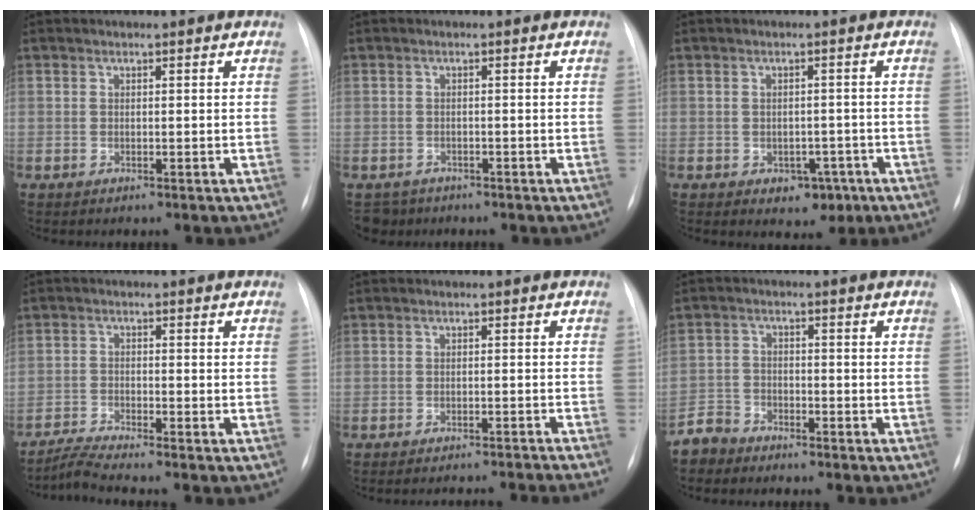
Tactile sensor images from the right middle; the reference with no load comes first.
{"total": 3.1, "force": [-2.3, 2.0, -0.3], "torque": [0.005, 0.002, -0.038]}
{"total": 4.1, "force": [-2.0, 2.9, 2.1], "torque": [-0.018, 0.010, -0.017]}
{"total": 3.5, "force": [-3.1, -1.5, 0.4], "torque": [-0.024, -0.024, -0.065]}
{"total": 10.0, "force": [-9.5, -1.4, 3.0], "torque": [-0.014, -0.011, -0.112]}
{"total": 3.6, "force": [-3.2, 1.6, -0.4], "torque": [0.006, -0.002, -0.066]}